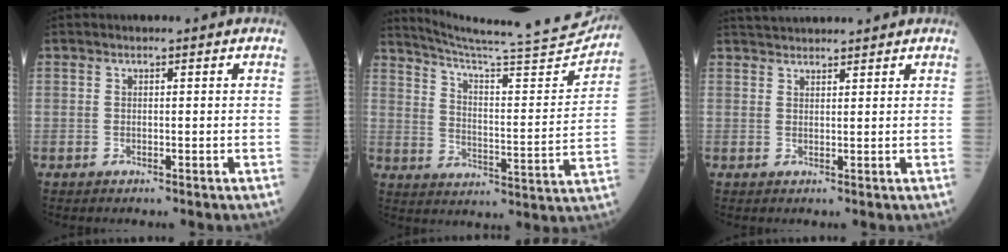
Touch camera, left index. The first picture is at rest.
{"total": 23.0, "force": [21.8, -0.4, 7.3], "torque": [-0.120, -0.078, 0.293]}
{"total": 4.6, "force": [4.5, 0.5, 1.1], "torque": [-0.019, 0.037, 0.075]}